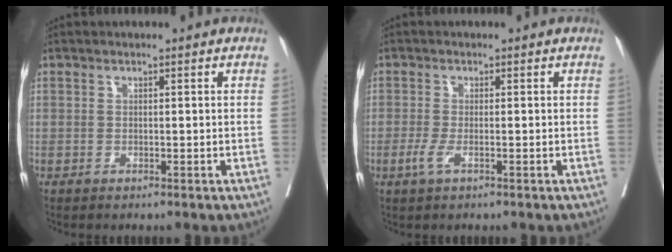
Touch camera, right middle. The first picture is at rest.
{"total": 2.1, "force": [-0.9, 0.5, 1.8], "torque": [-0.043, -0.005, -0.018]}